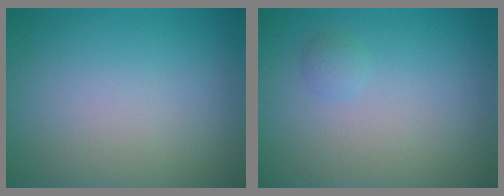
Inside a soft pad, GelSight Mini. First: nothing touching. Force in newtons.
{"total": 0.7, "press": 0.7, "slide": 0.1}